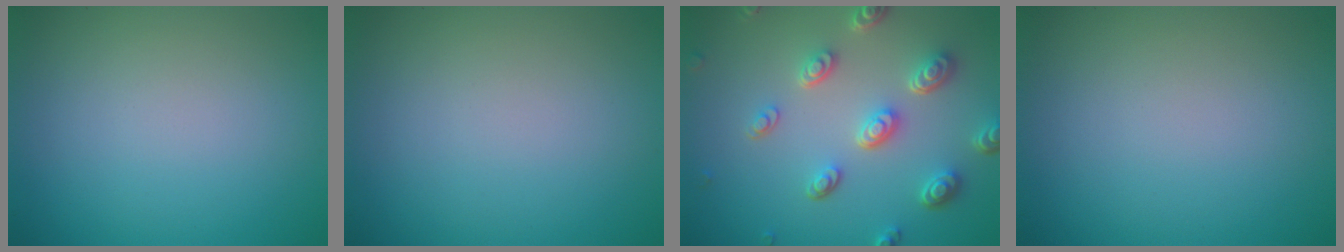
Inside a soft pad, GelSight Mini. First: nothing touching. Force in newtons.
{"total": 0.0}
{"total": 5.2, "press": 3.9, "slide": 3.4}
{"total": 0.0}